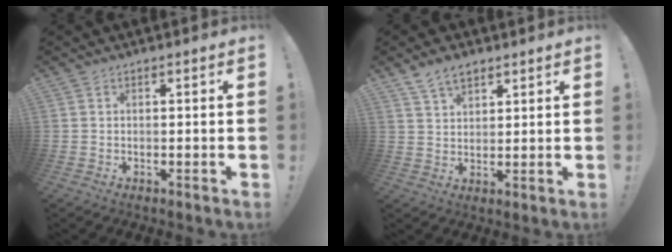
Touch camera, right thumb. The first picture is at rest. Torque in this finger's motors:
{"motor_torque": [0.00, 0.00, 0.00, 0.00, 0.00]}